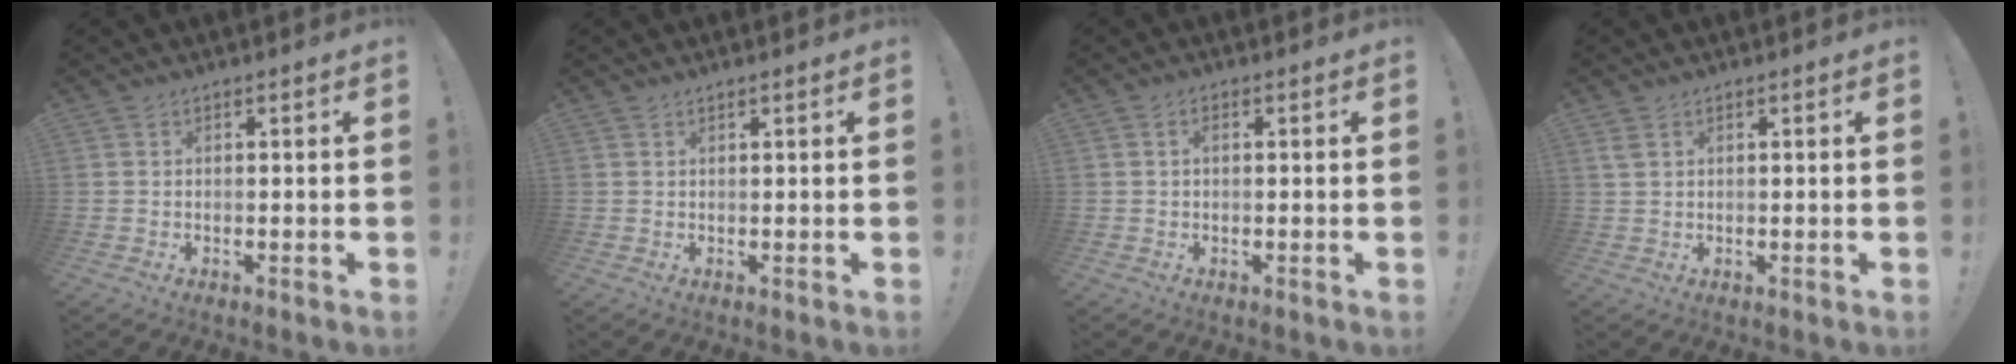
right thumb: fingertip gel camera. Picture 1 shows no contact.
{"total": 0.6, "force": [0.5, -0.1, 0.3], "torque": [0.001, -0.002, 0.008]}
{"total": 1.3, "force": [0.0, 0.7, 1.1], "torque": [-0.027, 0.006, 0.001]}
{"total": 2.4, "force": [1.4, 1.2, 1.6], "torque": [-0.026, -0.001, 0.025]}